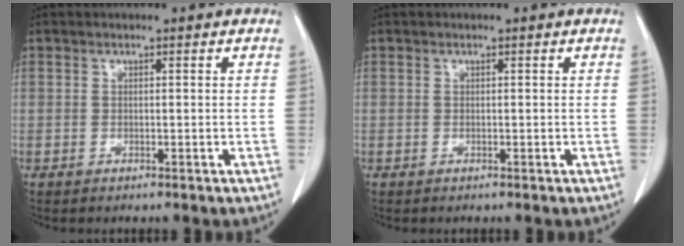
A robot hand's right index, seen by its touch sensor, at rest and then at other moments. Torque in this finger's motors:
{"motor_torque": [0.00, 0.00, 0.01, 0.00]}